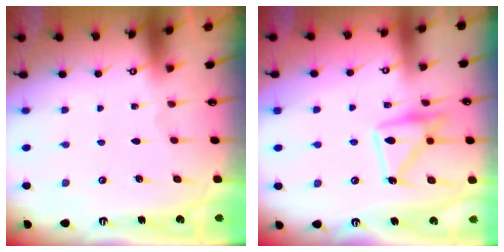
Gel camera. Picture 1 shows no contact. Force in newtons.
{"total": 14.5, "press": 14.5, "slide": 1.0}